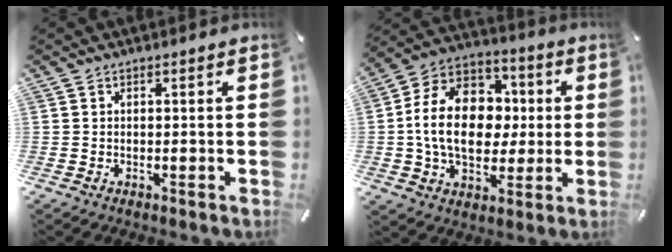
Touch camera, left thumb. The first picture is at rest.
{"total": 17.4, "force": [-0.4, 13.4, 11.1], "torque": [-0.214, 0.017, -0.005]}